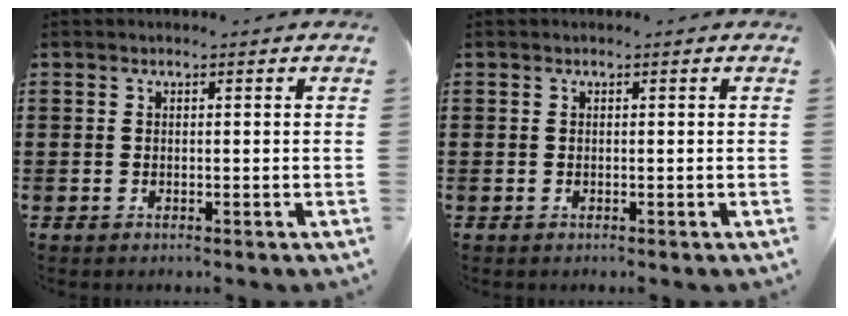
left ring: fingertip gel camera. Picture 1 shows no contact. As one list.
[{"total": 0.0}]